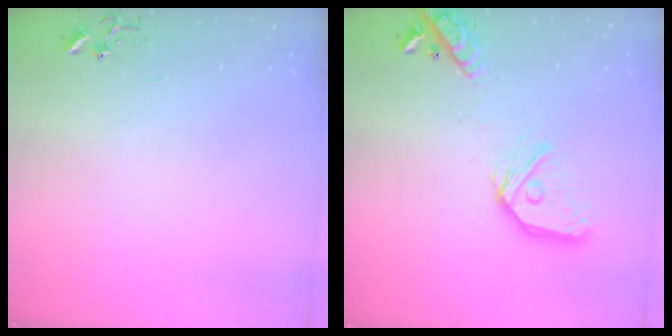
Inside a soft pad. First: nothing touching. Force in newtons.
{"total": 17.7, "press": 17.5, "slide": 2.5}